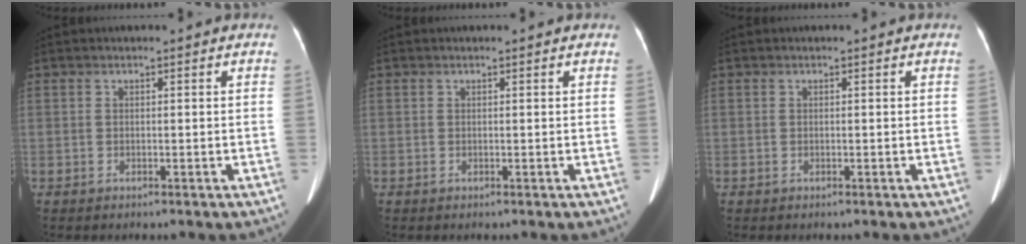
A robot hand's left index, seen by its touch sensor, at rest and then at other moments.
{"total": 0.5, "force": [0.5, 0.0, 0.1], "torque": [-0.005, 0.006, 0.005]}
{"total": 0.0}